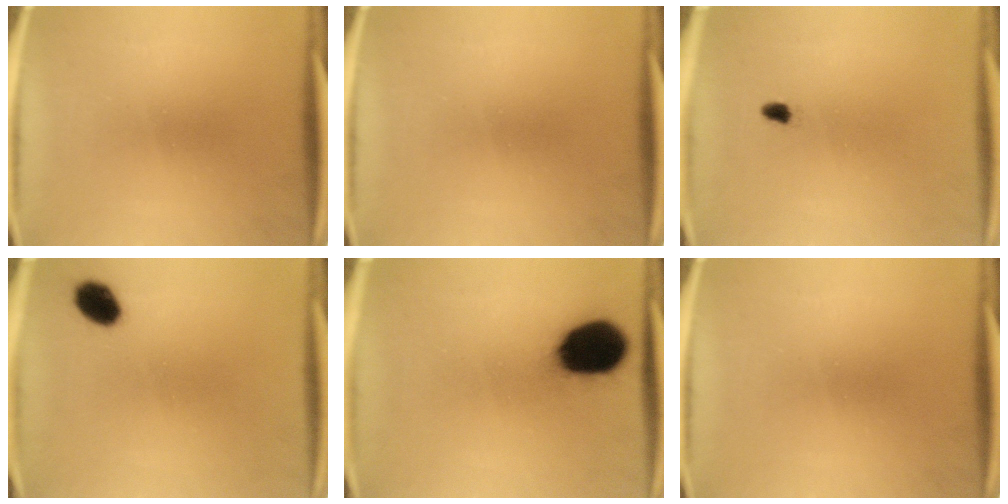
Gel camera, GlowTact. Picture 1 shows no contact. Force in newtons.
{"total": 0.0}
{"total": 1.3}
{"total": 5.5}
{"total": 17.9}
{"total": 0.0}